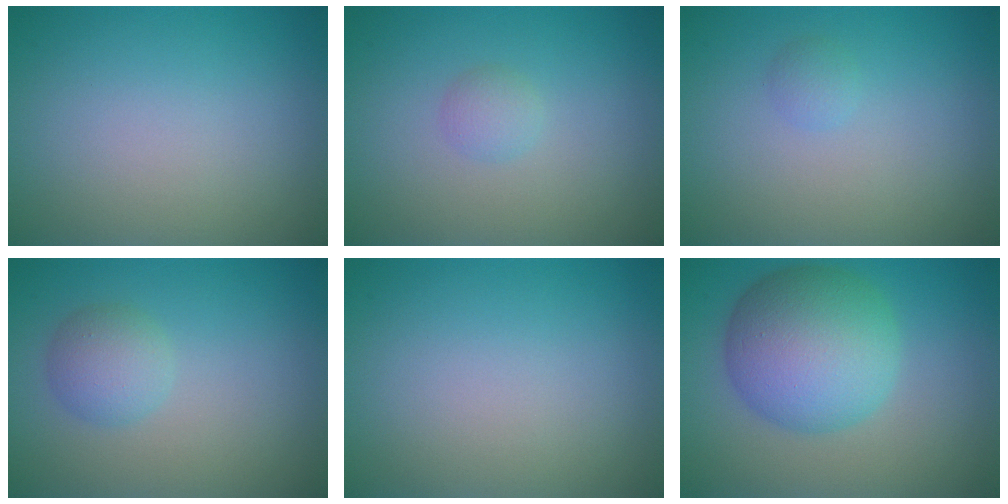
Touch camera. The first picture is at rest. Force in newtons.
{"total": 1.2, "press": 1.2, "slide": 0.1}
{"total": 0.9, "press": 0.9, "slide": 0.0}
{"total": 2.5, "press": 2.5, "slide": 0.1}
{"total": 0.0}
{"total": 8.7, "press": 8.7, "slide": 0.2}